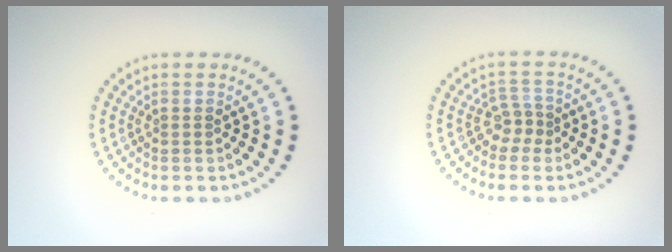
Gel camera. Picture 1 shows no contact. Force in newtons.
{"total": 1.9, "press": 1.4, "slide": 1.3}